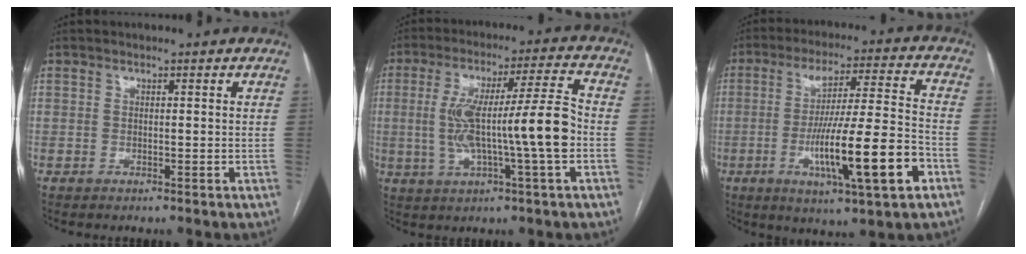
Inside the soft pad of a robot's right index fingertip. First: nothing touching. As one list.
[{"total": 13.8, "force": [-1.5, 0.3, 13.7], "torque": [-0.253, 0.019, -0.025]}, {"total": 16.9, "force": [-5.6, 0.4, 15.9], "torque": [-0.276, -0.010, -0.086]}]